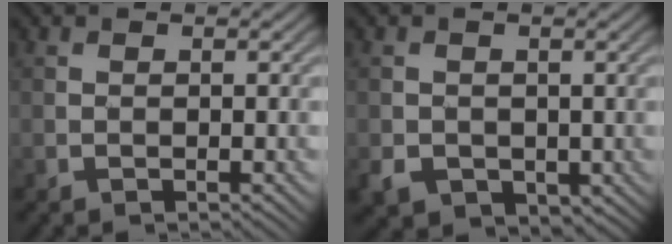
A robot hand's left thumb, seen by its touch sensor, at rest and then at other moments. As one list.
[{"total": 3.3, "force": [-0.6, 2.9, 1.4], "torque": [-0.044, -0.013, -0.011]}]